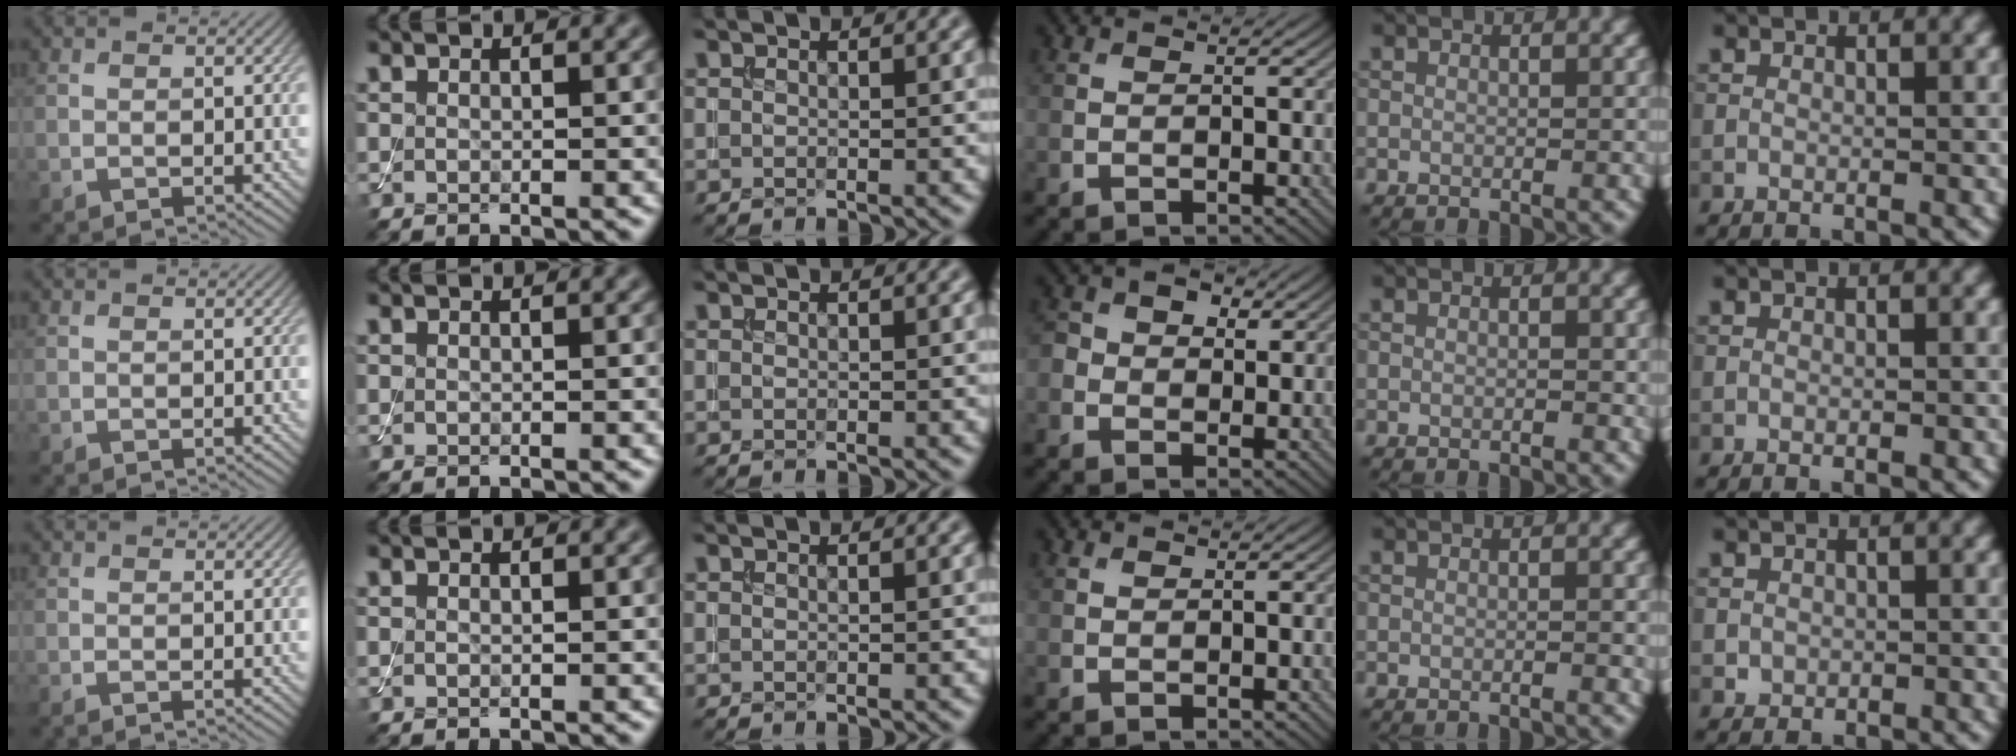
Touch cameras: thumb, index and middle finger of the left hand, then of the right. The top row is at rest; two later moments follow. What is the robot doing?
{"motion": "assemble", "object": "toy tower of hanoi"}